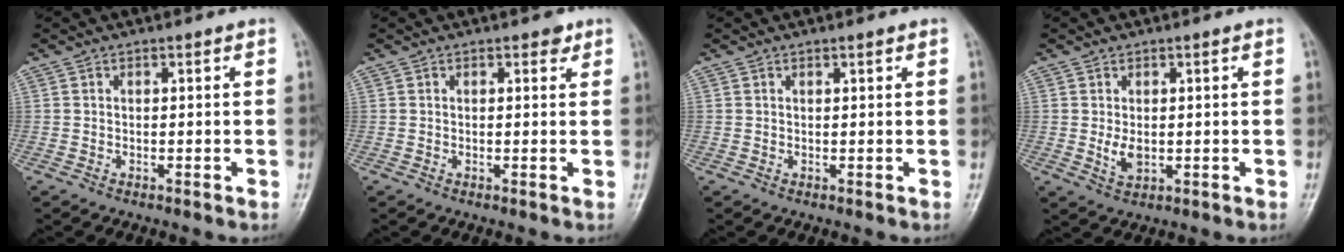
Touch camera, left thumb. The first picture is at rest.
{"total": 1.3, "force": [0.8, 0.8, 0.7], "torque": [0.003, -0.003, 0.006]}
{"total": 0.6, "force": [0.4, 0.1, 0.4], "torque": [-0.006, -0.001, 0.007]}
{"total": 3.1, "force": [0.0, 2.0, 2.3], "torque": [-0.033, -0.009, 0.004]}